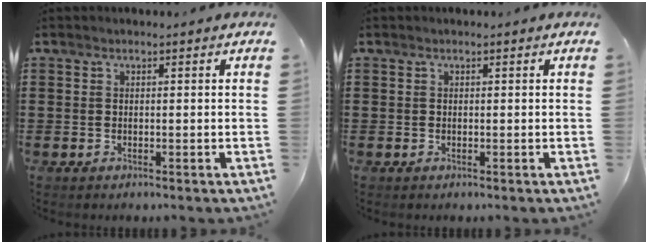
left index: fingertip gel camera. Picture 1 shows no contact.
{"total": 0.0}